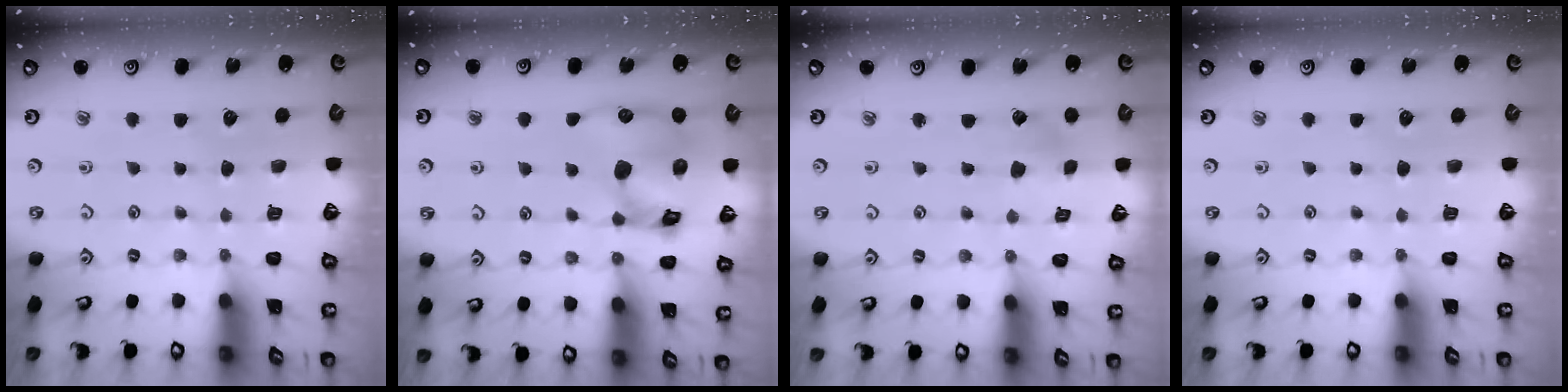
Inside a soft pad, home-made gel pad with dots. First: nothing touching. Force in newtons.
{"total": 14.8, "press": 14.6, "slide": 2.2}
{"total": 2.0, "press": 2.0, "slide": 0.1}
{"total": 0.0}